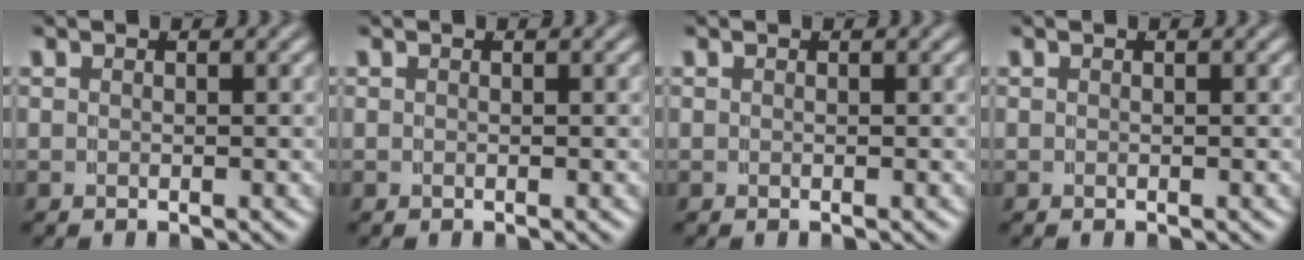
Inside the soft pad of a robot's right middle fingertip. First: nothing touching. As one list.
[{"total": 0.0}, {"total": 0.0}, {"total": 0.0}]